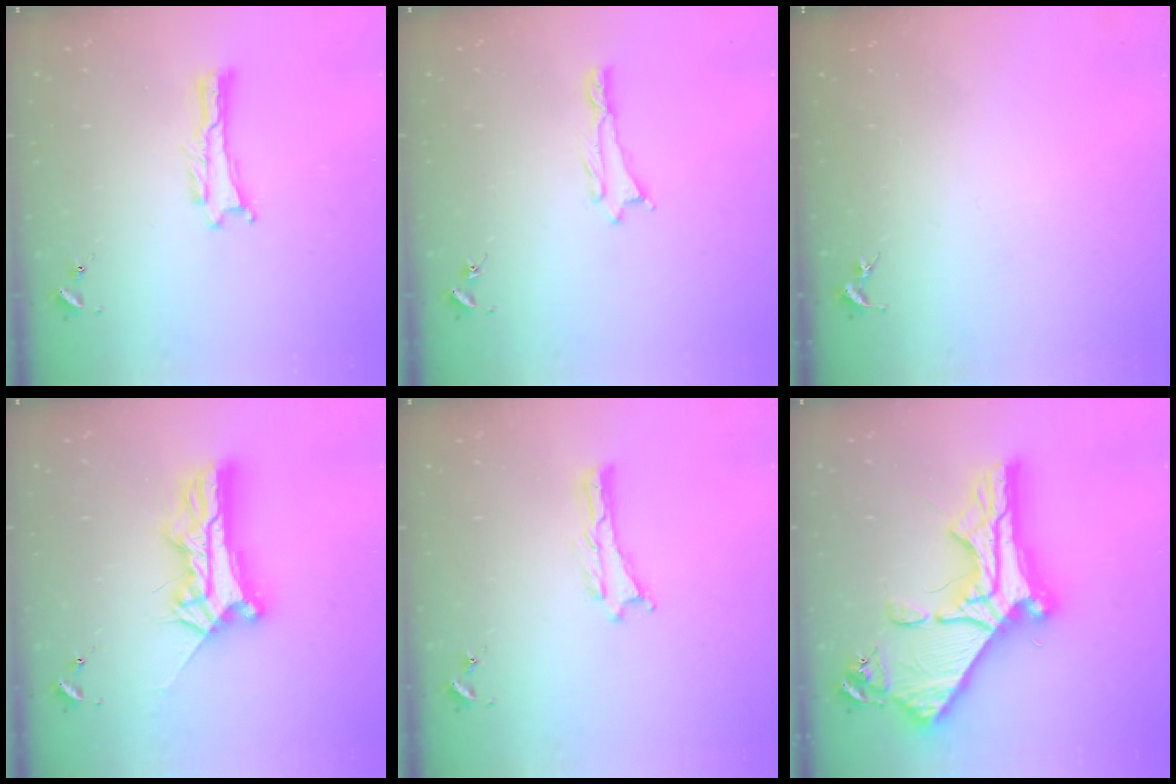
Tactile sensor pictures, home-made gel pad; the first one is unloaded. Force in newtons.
{"total": 0.6, "press": 0.5, "slide": 0.2}
{"total": 0.0}
{"total": 10.5, "press": 10.4, "slide": 0.9}
{"total": 0.0}
{"total": 16.5, "press": 16.4, "slide": 1.9}